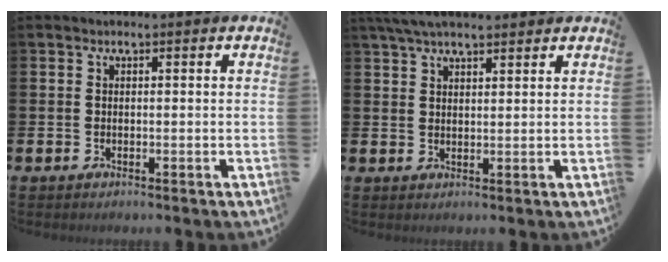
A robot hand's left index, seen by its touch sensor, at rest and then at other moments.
{"total": 4.8, "force": [4.2, 1.2, 2.0], "torque": [-0.041, -0.007, 0.077]}